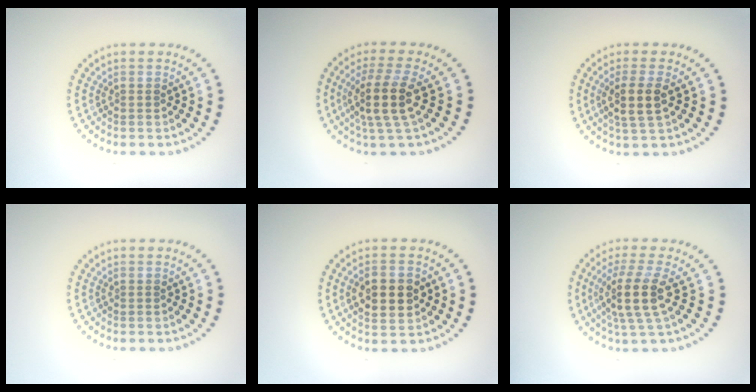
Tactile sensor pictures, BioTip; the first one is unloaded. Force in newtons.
{"total": 4.1, "press": 3.3, "slide": 2.4}
{"total": 2.9, "press": 2.5, "slide": 1.4}
{"total": 0.0}
{"total": 4.3, "press": 4.3, "slide": 0.4}
{"total": 4.2, "press": 3.4, "slide": 2.5}